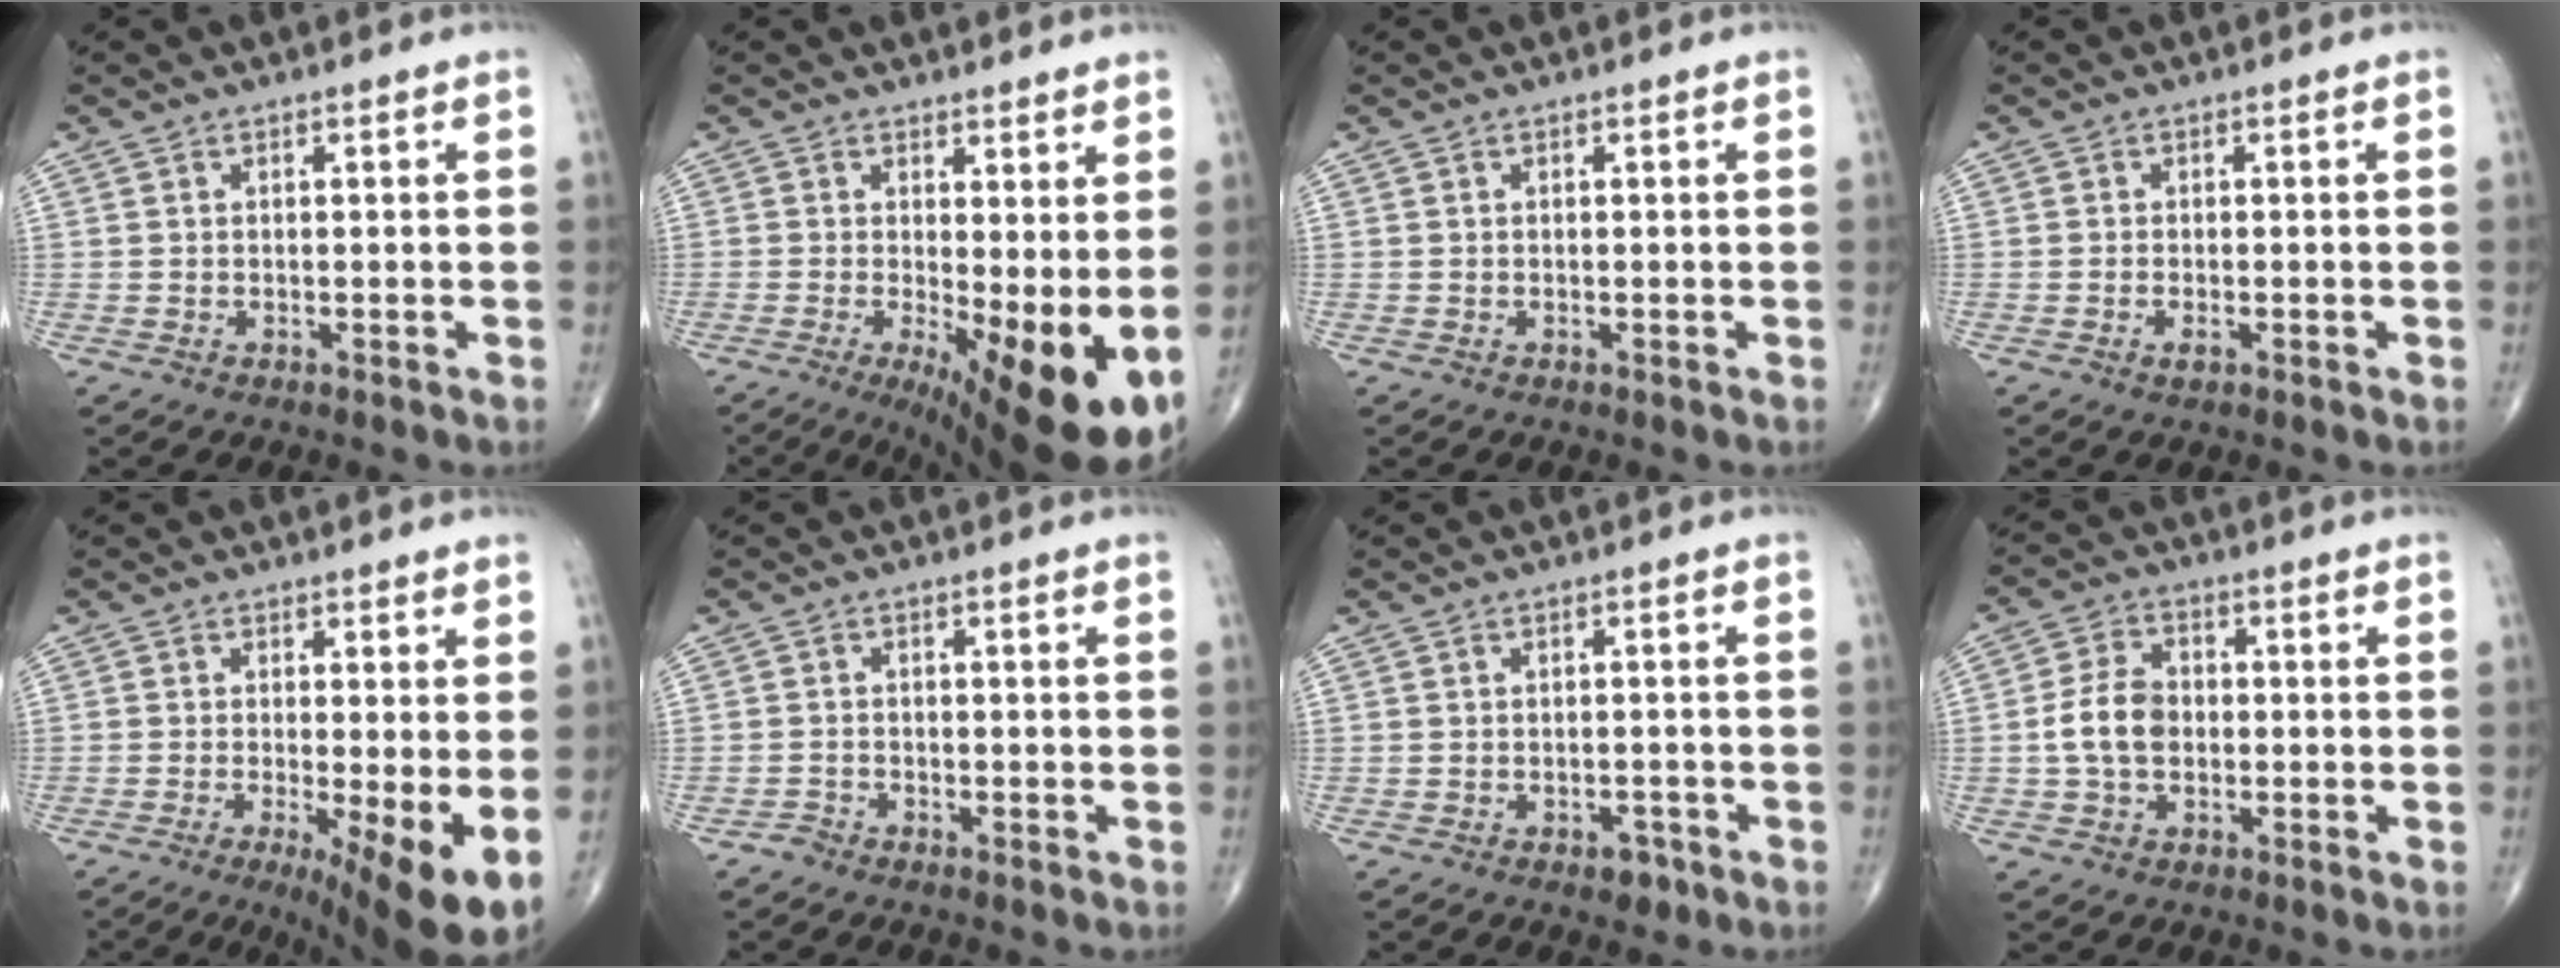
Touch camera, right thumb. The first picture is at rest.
{"total": 13.3, "force": [-1.2, 4.3, 12.5], "torque": [-0.183, -0.029, -0.004]}
{"total": 0.0}
{"total": 1.4, "force": [-0.6, 0.6, 1.1], "torque": [-0.021, -0.001, -0.011]}
{"total": 9.8, "force": [-2.4, 2.0, 9.2], "torque": [-0.143, -0.021, -0.034]}
{"total": 1.3, "force": [-1.1, 0.7, -0.1], "torque": [0.001, 0.001, -0.028]}
{"total": 2.6, "force": [-1.5, 1.6, 1.4], "torque": [-0.006, 0.007, -0.016]}
{"total": 7.5, "force": [-0.7, 5.2, 5.3], "torque": [-0.094, 0.016, -0.018]}